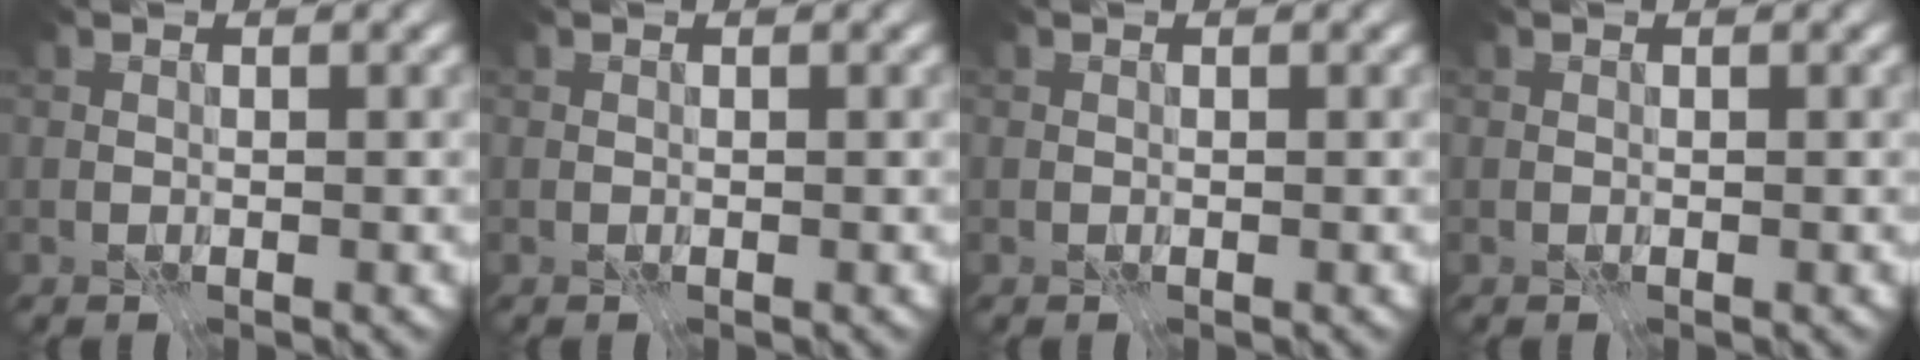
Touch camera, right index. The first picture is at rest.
{"total": 0.0}
{"total": 0.0}
{"total": 0.0}